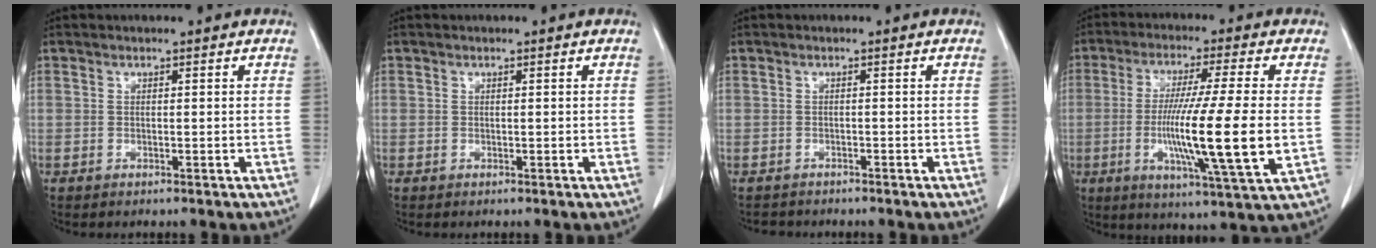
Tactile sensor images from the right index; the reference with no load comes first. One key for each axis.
{"total": 0.0}
{"total": 1.6, "fx": -1.4, "fy": 0.7, "fz": -0.3, "tx": -0.004, "ty": -0.001, "tz": -0.025}
{"total": 14.5, "fx": -2.1, "fy": -0.4, "fz": 14.4, "tx": -0.263, "ty": -0.026, "tz": -0.042}